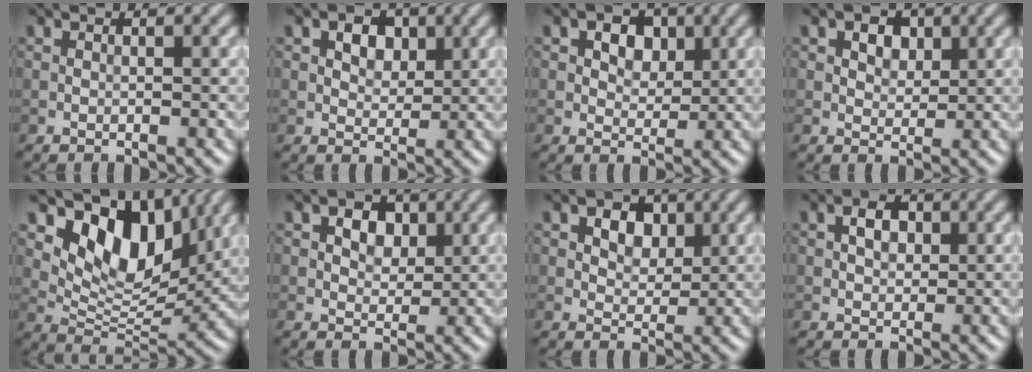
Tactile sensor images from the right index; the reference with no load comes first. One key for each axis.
{"total": 3.5, "fx": 1.4, "fy": 2.4, "fz": 2.1, "tx": -0.031, "ty": 0.000, "tz": 0.013}
{"total": 4.3, "fx": 1.6, "fy": 2.9, "fz": 2.8, "tx": -0.037, "ty": 0.003, "tz": 0.009}
{"total": 3.0, "fx": 1.4, "fy": 2.0, "fz": 1.8, "tx": -0.026, "ty": -0.001, "tz": 0.017}
{"total": 9.5, "fx": 4.8, "fy": 5.4, "fz": 6.1, "tx": -0.096, "ty": -0.009, "tz": 0.088}
{"total": 3.9, "fx": 1.4, "fy": 2.6, "fz": 2.4, "tx": -0.033, "ty": 0.002, "tz": 0.009}
{"total": 4.3, "fx": 1.7, "fy": 2.8, "fz": 2.7, "tx": -0.039, "ty": 0.004, "tz": 0.013}
{"total": 2.4, "fx": 0.6, "fy": 1.7, "fz": 1.7, "tx": -0.029, "ty": 0.003, "tz": 0.006}